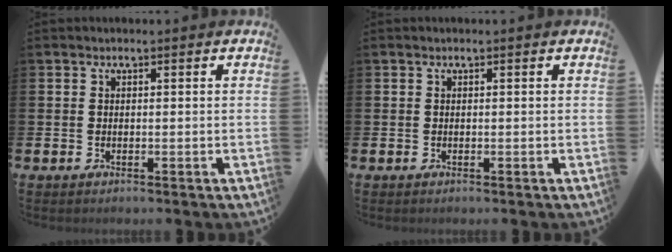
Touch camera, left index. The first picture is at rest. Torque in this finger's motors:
{"motor_torque": [-0.14, 0.14, 0.00, 0.00]}